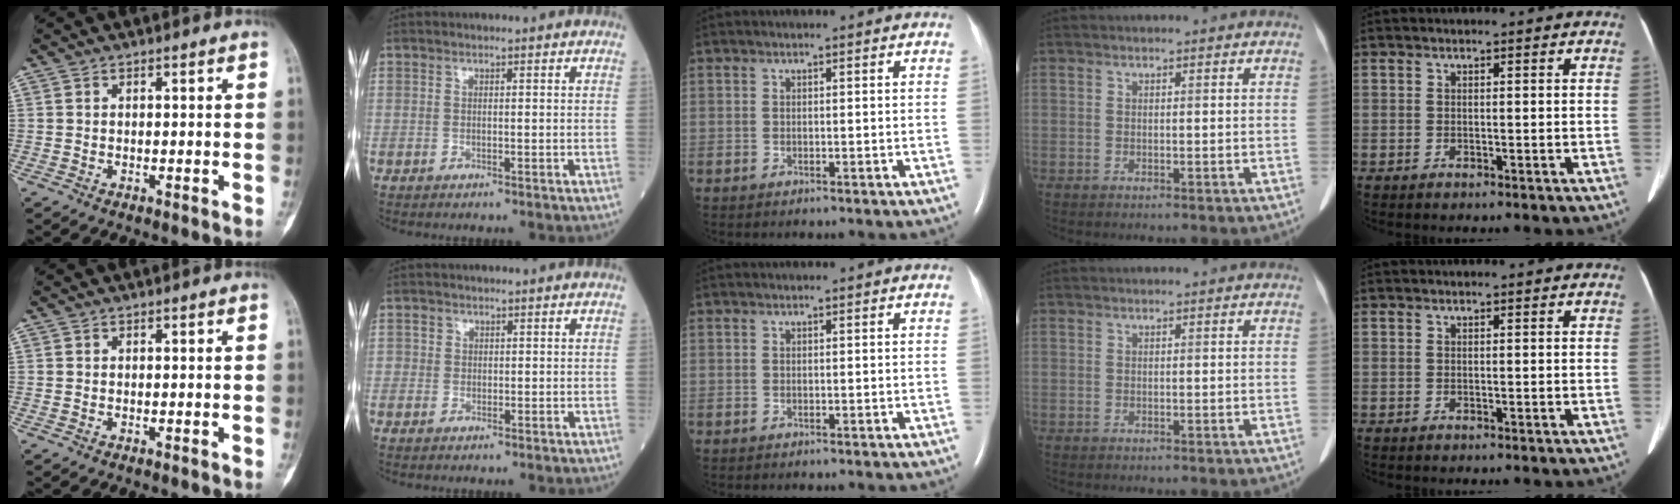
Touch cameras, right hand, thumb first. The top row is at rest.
{"index": {"total": 1.0, "force": [0.0, 1.0, 0.2], "torque": [0.003, 0.002, -0.002]}}